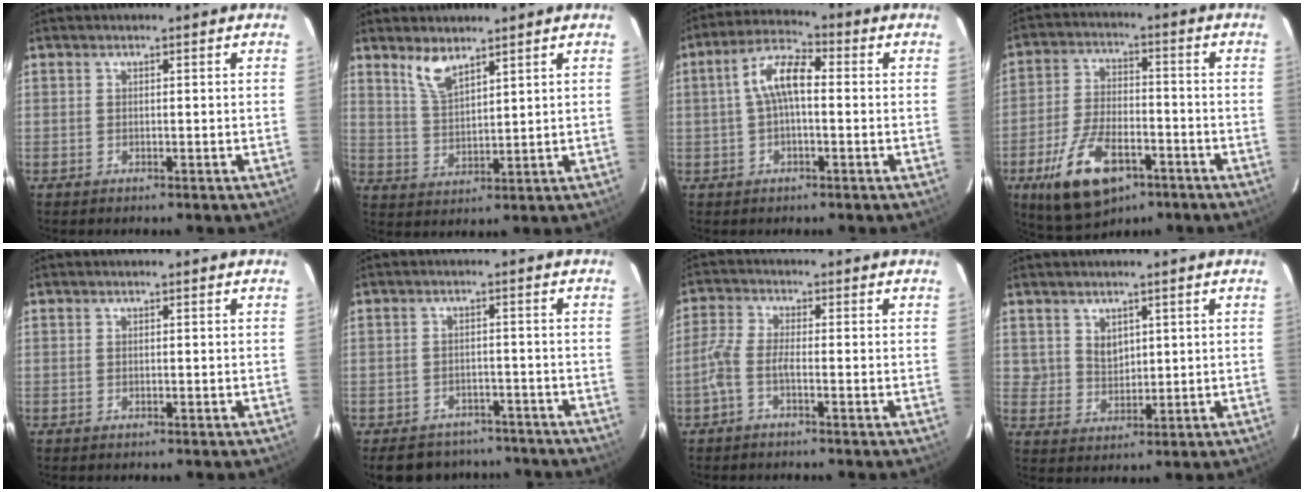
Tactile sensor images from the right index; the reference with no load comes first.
{"total": 5.6, "force": [4.3, 1.7, 3.2], "torque": [-0.063, -0.001, 0.091]}
{"total": 7.6, "force": [0.2, 3.0, 6.9], "torque": [-0.141, 0.024, 0.002]}
{"total": 15.3, "force": [-8.1, 7.3, 10.7], "torque": [-0.224, -0.019, -0.137]}
{"total": 0.0}
{"total": 13.9, "force": [-11.4, 6.6, 4.4], "torque": [-0.102, 0.016, -0.142]}
{"total": 3.6, "force": [-1.8, 0.8, 3.1], "torque": [-0.078, 0.006, -0.039]}
{"total": 4.1, "force": [2.4, 3.2, 1.0], "torque": [-0.010, 0.005, 0.052]}